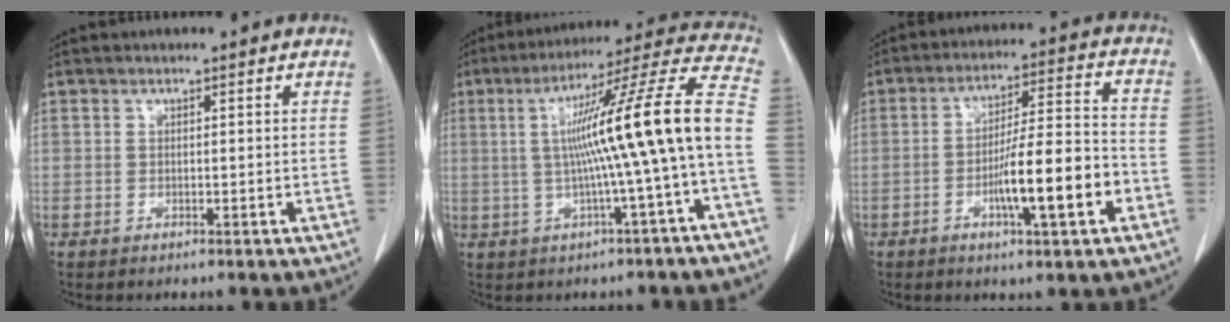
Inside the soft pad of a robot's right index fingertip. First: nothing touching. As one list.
[{"total": 16.9, "force": [-1.0, -1.4, 16.8], "torque": [-0.246, 0.027, -0.020]}, {"total": 12.0, "force": [-4.3, 0.9, 11.2], "torque": [-0.183, 0.005, -0.068]}]